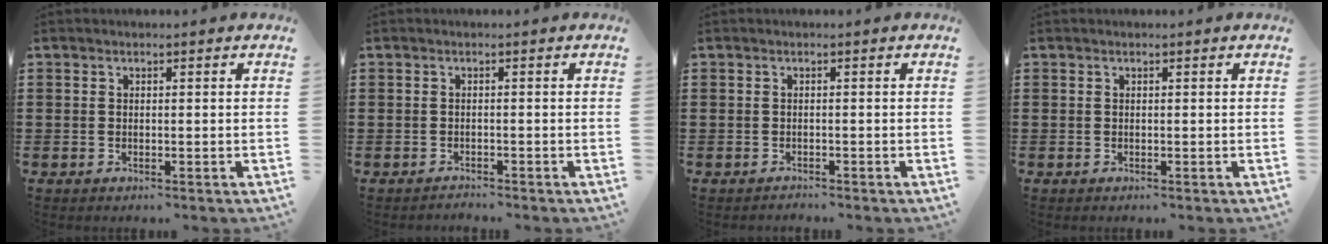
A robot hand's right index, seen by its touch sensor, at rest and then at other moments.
{"total": 0.9, "force": [-0.9, 0.0, -0.1], "torque": [-0.001, 0.002, -0.019]}
{"total": 0.6, "force": [-0.6, 0.0, -0.1], "torque": [0.000, -0.001, -0.013]}
{"total": 0.0}